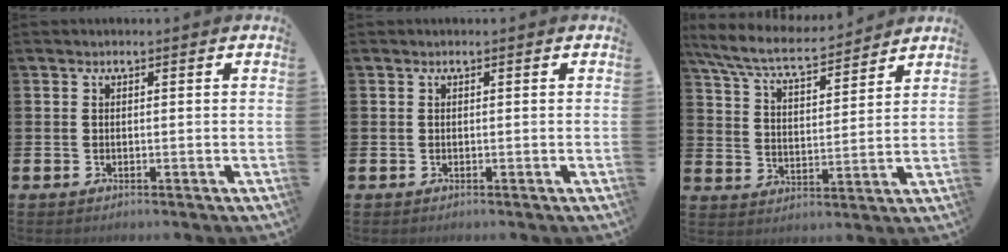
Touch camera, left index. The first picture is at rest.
{"total": 0.0}
{"total": 7.7, "force": [7.1, 1.1, 2.8], "torque": [-0.083, -0.039, 0.125]}